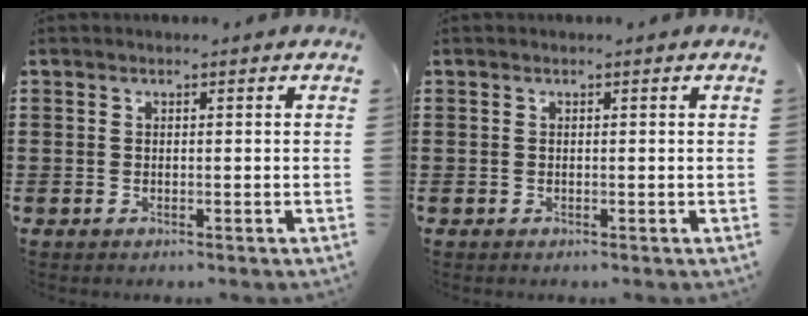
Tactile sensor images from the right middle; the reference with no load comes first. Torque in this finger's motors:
{"motor_torque": [0.10, -0.04, -0.02, 0.01]}